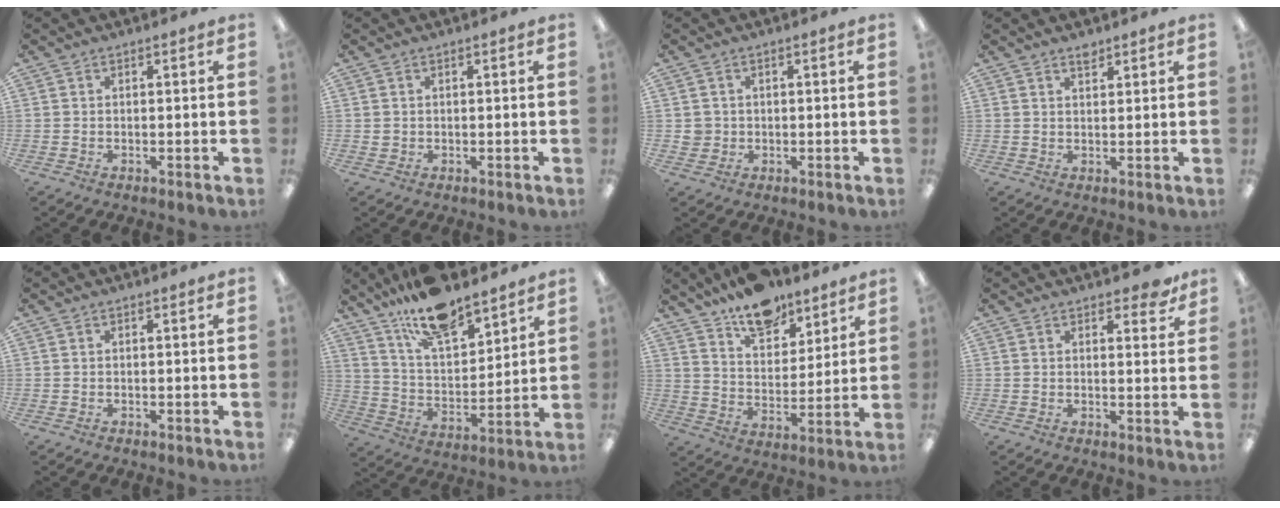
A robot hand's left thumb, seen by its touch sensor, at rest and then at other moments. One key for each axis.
{"total": 0.7, "fx": 0.4, "fy": 0.5, "fz": 0.0, "tx": -0.001, "ty": 0.003, "tz": 0.007}
{"total": 2.5, "fx": 0.3, "fy": 2.4, "fz": 0.2, "tx": -0.009, "ty": 0.004, "tz": 0.004}
{"total": 2.1, "fx": 1.9, "fy": 0.6, "fz": 0.7, "tx": -0.009, "ty": -0.006, "tz": 0.034}
{"total": 0.0}
{"total": 15.5, "fx": 12.9, "fy": 5.1, "fz": 7.0, "tx": -0.129, "ty": -0.074, "tz": 0.228}
{"total": 12.5, "fx": 10.3, "fy": 5.6, "fz": 4.4, "tx": -0.065, "ty": -0.068, "tz": 0.187}
{"total": 3.8, "fx": 3.0, "fy": 1.5, "fz": 1.7, "tx": -0.007, "ty": -0.015, "tz": 0.050}